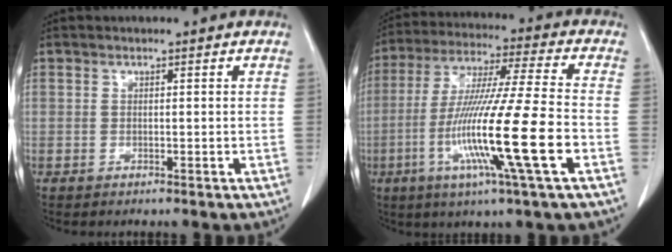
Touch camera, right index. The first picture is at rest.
{"total": 18.3, "force": [-5.6, -0.8, 17.4], "torque": [-0.343, -0.024, -0.108]}